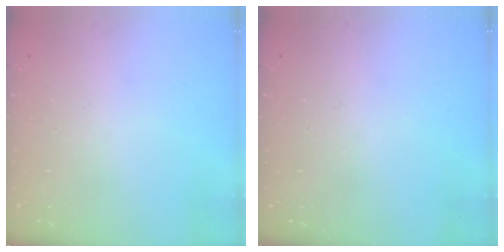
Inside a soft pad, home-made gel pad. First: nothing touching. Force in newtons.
{"total": 0.0}